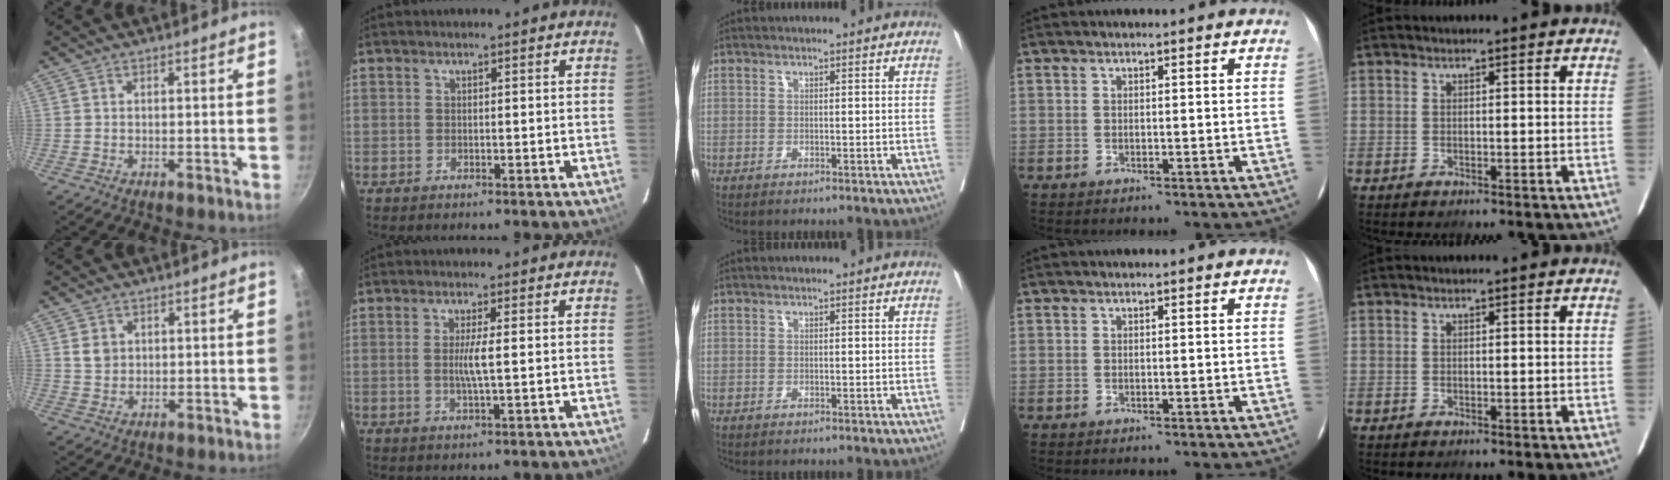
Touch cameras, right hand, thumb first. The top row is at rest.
{"thumb": {"total": 3.0, "force": [0.9, 2.5, 1.4], "torque": [-0.014, -0.006, 0.021]}, "index": {"total": 3.1, "force": [0.0, -0.3, 3.1], "torque": [-0.063, -0.004, 0.000]}}